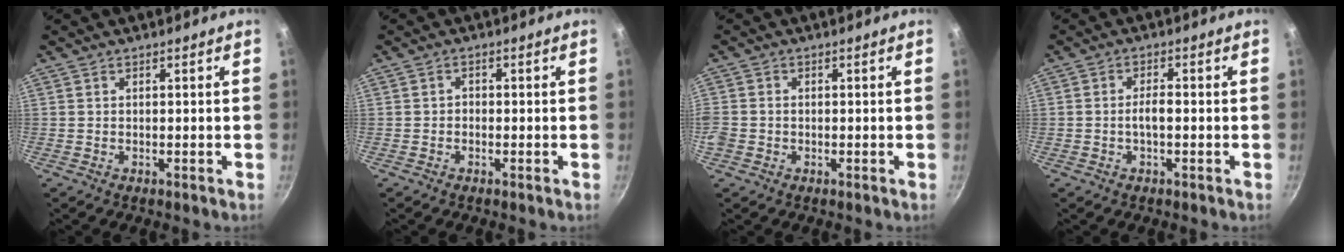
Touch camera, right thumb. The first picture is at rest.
{"total": 1.1, "force": [-0.5, 0.9, 0.5], "torque": [-0.006, 0.005, -0.011]}
{"total": 3.7, "force": [-1.1, 3.1, 1.7], "torque": [-0.040, 0.004, -0.025]}
{"total": 2.7, "force": [-0.6, 1.0, 2.5], "torque": [-0.043, 0.013, -0.011]}